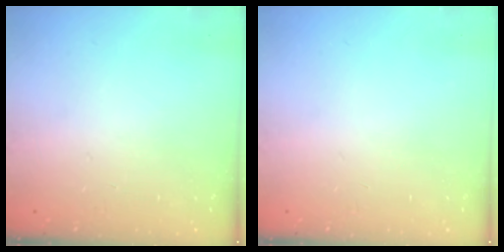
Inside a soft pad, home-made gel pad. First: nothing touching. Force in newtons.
{"total": 0.0}